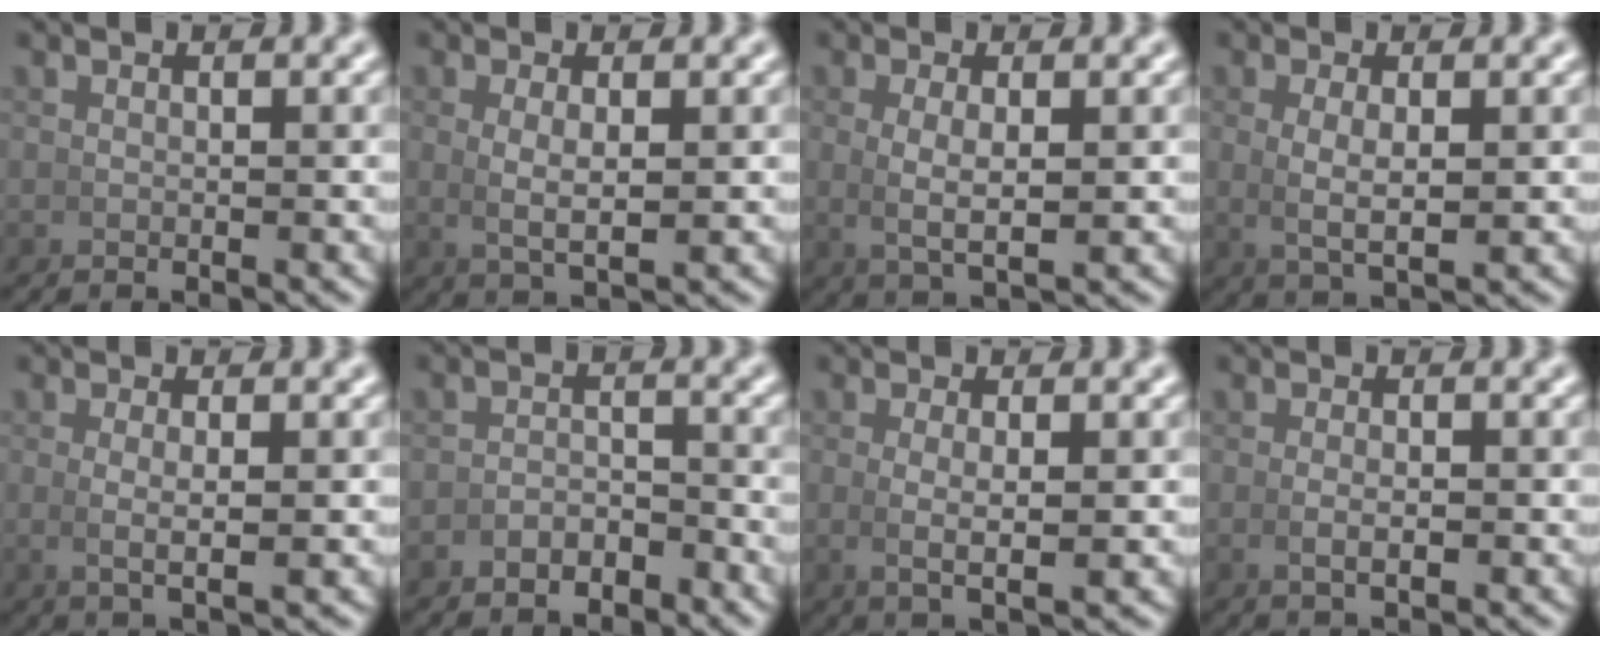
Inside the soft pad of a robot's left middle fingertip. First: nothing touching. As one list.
[{"total": 3.0, "force": [0.5, 1.0, 2.7], "torque": [-0.053, -0.008, 0.019]}, {"total": 3.5, "force": [0.5, 1.2, 3.2], "torque": [-0.063, -0.007, 0.019]}, {"total": 3.5, "force": [0.5, 1.3, 3.2], "torque": [-0.062, -0.007, 0.018]}, {"total": 2.3, "force": [0.2, 0.4, 2.2], "torque": [-0.046, -0.009, 0.012]}, {"total": 2.8, "force": [-2.5, 1.3, 0.4], "torque": [-0.002, 0.001, -0.046]}, {"total": 2.8, "force": [0.2, 0.6, 2.7], "torque": [-0.056, -0.010, 0.012]}, {"total": 1.4, "force": [-0.3, 0.4, 1.3], "torque": [-0.029, -0.005, 0.000]}]